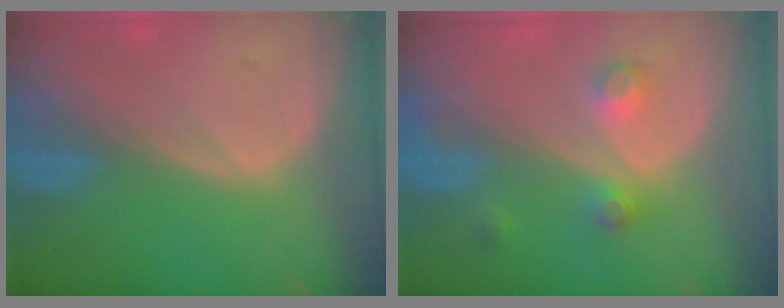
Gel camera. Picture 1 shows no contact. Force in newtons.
{"total": 3.8, "press": 3.5, "slide": 1.6}